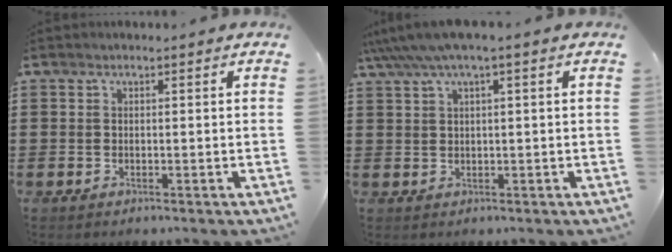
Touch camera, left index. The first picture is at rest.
{"total": 3.3, "force": [1.3, 0.0, 3.0], "torque": [-0.066, -0.003, 0.020]}